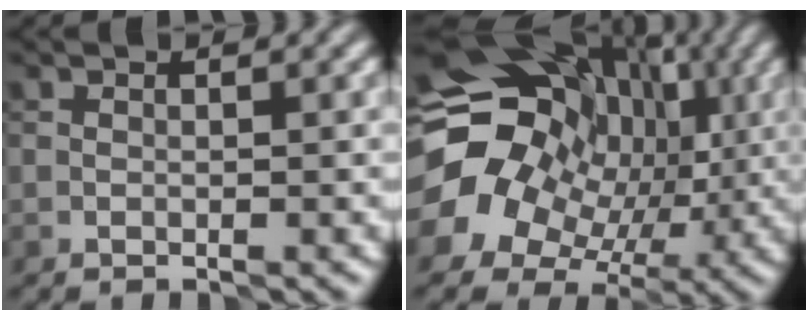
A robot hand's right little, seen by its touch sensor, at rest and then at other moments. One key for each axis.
{"total": 18.8, "fx": 0.8, "fy": 16.7, "fz": 8.5, "tx": -0.177, "ty": 0.020, "tz": 0.004}